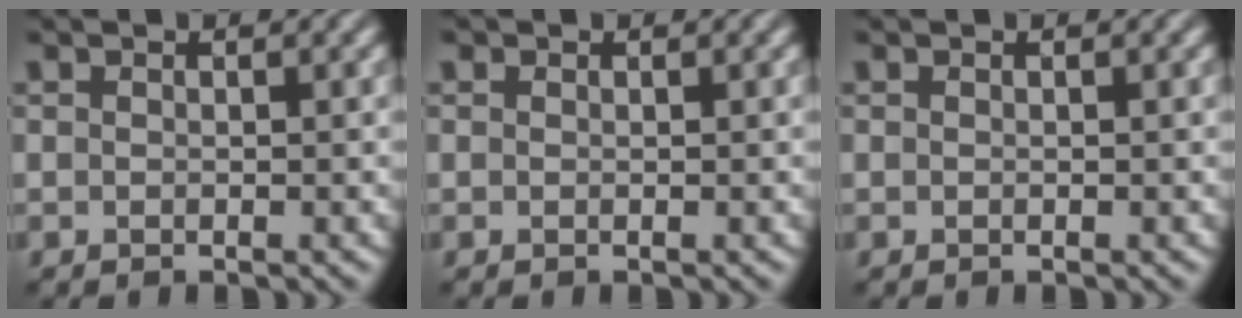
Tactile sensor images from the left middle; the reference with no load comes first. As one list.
[{"total": 0.0}, {"total": 0.0}]